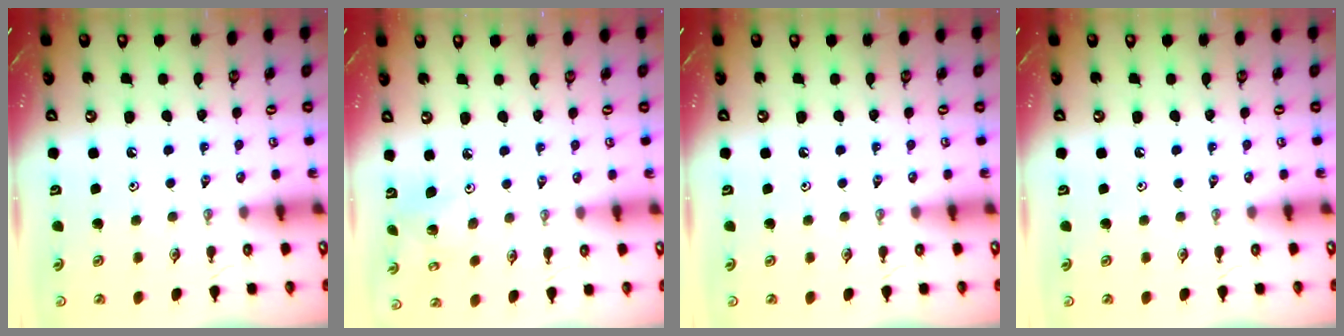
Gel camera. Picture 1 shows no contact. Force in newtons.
{"total": 2.9, "press": 2.9, "slide": 0.2}
{"total": 0.0}
{"total": 0.0}